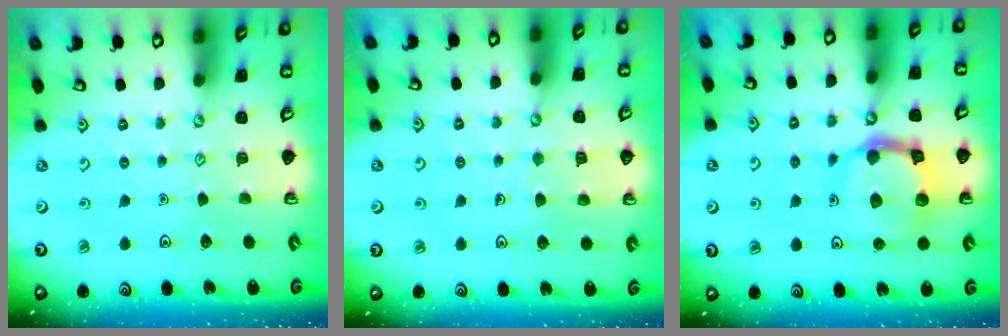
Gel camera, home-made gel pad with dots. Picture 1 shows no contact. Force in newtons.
{"total": 5.6, "press": 5.6, "slide": 0.5}
{"total": 13.0, "press": 12.9, "slide": 1.5}